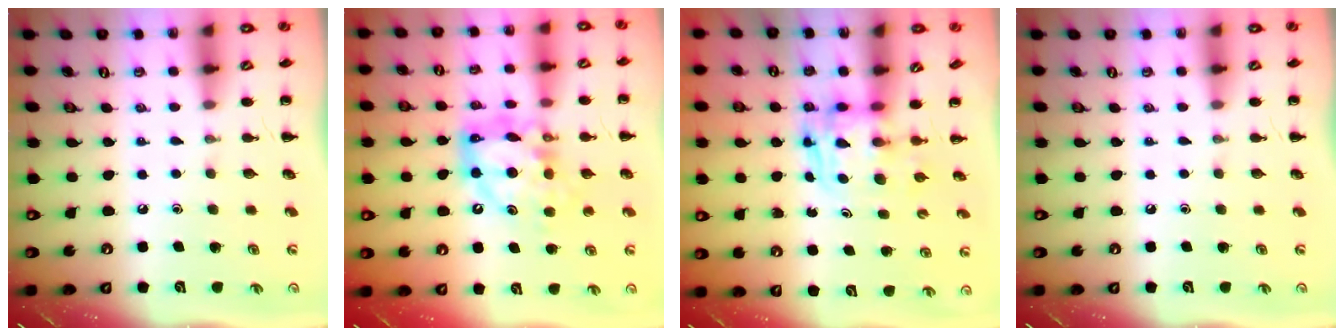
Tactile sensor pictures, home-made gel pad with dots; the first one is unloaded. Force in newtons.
{"total": 12.6, "press": 12.0, "slide": 3.8}
{"total": 2.6, "press": 2.6, "slide": 0.2}
{"total": 0.0}